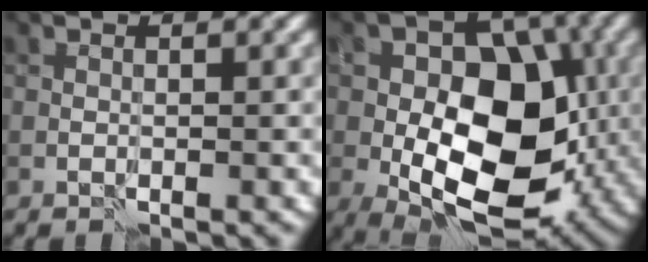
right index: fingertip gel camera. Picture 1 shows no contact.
{"total": 12.8, "force": [-1.9, 8.0, 9.8], "torque": [-0.151, -0.002, -0.040]}